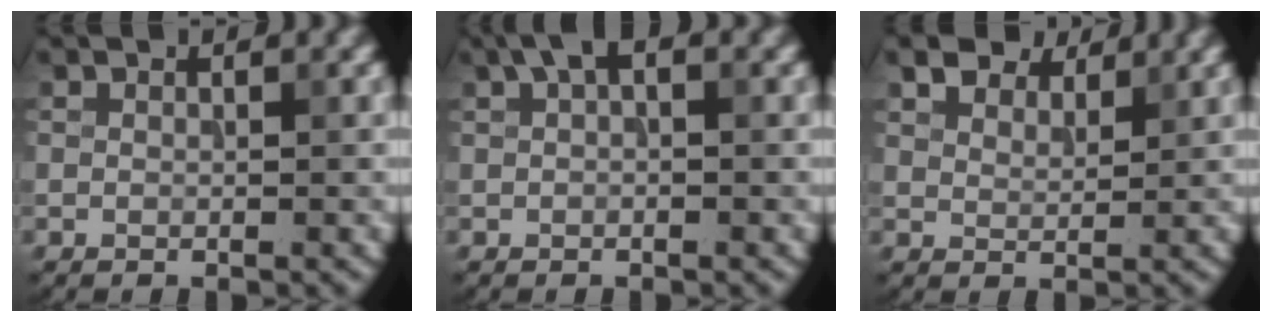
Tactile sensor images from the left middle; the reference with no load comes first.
{"total": 2.1, "force": [1.0, 0.9, 1.6], "torque": [-0.025, 0.009, 0.014]}
{"total": 4.8, "force": [4.0, 2.1, 1.7], "torque": [-0.046, -0.004, 0.076]}